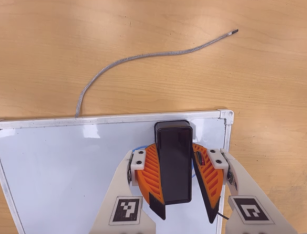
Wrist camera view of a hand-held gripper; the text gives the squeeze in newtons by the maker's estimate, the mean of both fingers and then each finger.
{"total": 10.5, "left": 11.6, "right": 9.3}